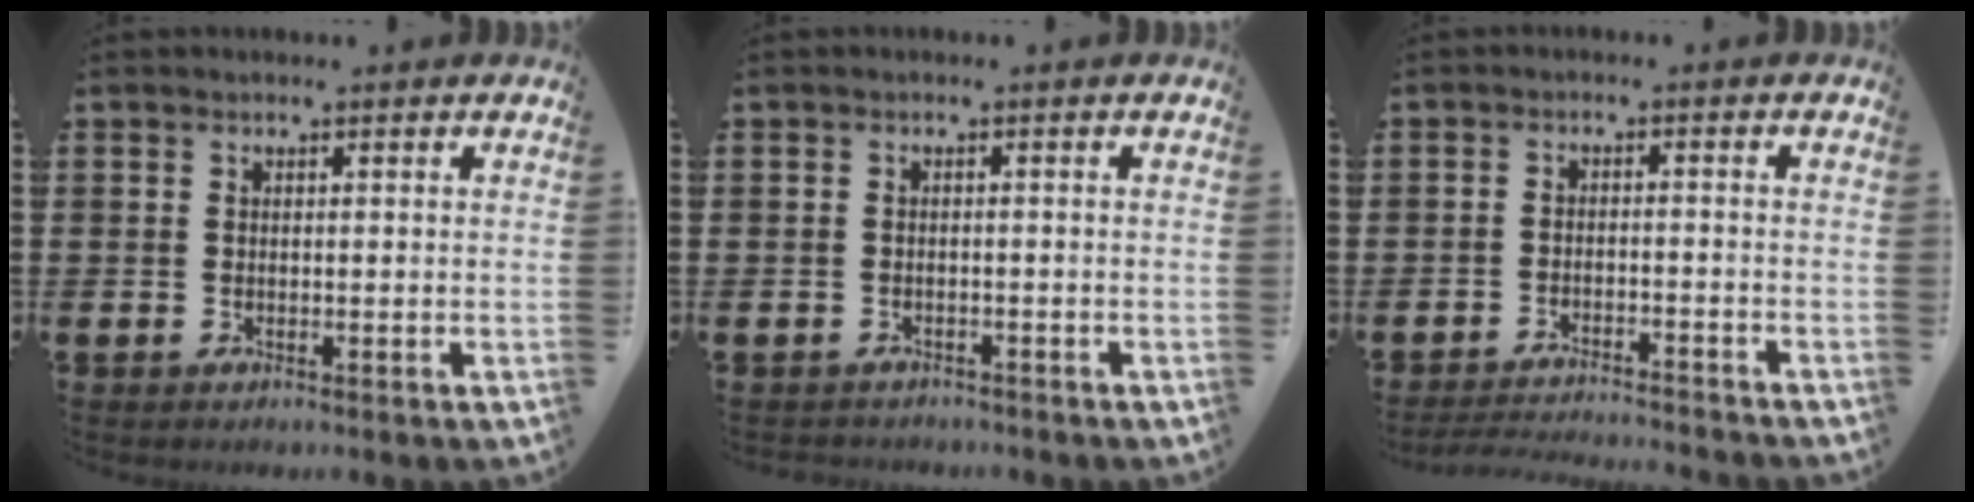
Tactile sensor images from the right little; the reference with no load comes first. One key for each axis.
{"total": 0.9, "fx": -0.8, "fy": 0.1, "fz": -0.1, "tx": 0.000, "ty": 0.001, "tz": -0.019}
{"total": 2.6, "fx": -2.6, "fy": -0.2, "fz": 0.2, "tx": -0.004, "ty": 0.002, "tz": -0.055}